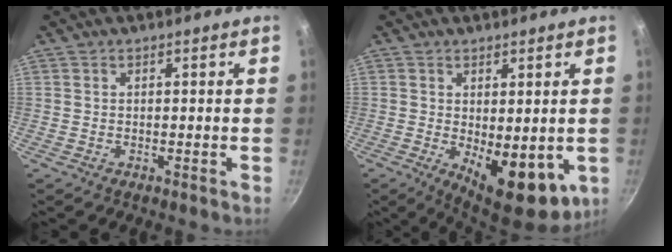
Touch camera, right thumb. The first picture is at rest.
{"total": 11.4, "force": [-1.5, 5.6, 9.9], "torque": [-0.110, -0.015, -0.006]}